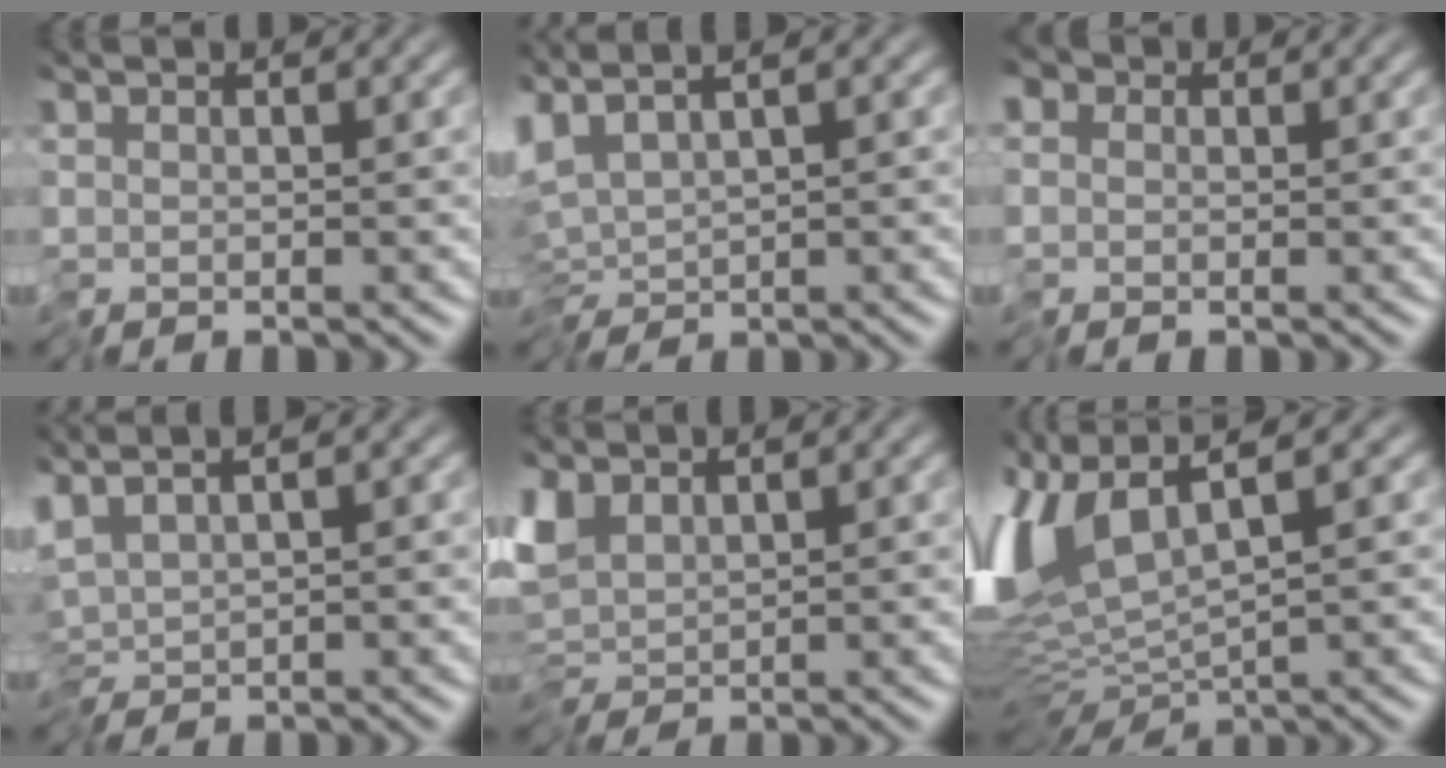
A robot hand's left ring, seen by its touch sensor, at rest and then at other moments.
{"total": 5.8, "force": [0.8, 2.6, 5.1], "torque": [-0.112, -0.004, 0.020]}
{"total": 3.5, "force": [0.3, 3.0, 1.6], "torque": [-0.038, 0.012, -0.006]}
{"total": 3.6, "force": [0.6, 1.6, 3.1], "torque": [-0.065, 0.000, 0.006]}
{"total": 2.8, "force": [0.6, 1.8, 2.1], "torque": [-0.039, 0.003, 0.003]}
{"total": 8.2, "force": [1.1, 3.1, 7.5], "torque": [-0.166, -0.001, 0.020]}